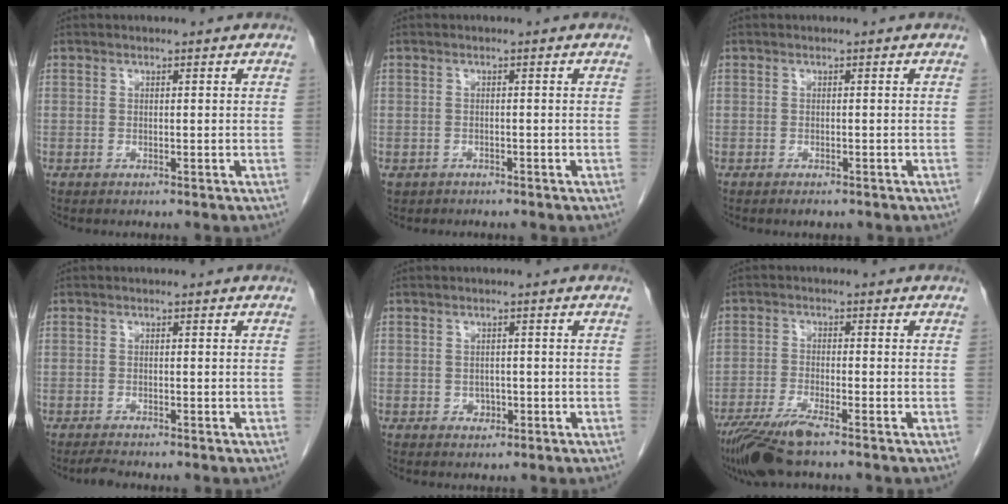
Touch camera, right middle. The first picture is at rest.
{"total": 2.2, "force": [-1.7, 1.5, 0.3], "torque": [-0.009, 0.002, -0.025]}
{"total": 1.0, "force": [-0.8, 0.3, 0.5], "torque": [-0.009, -0.002, -0.007]}
{"total": 1.2, "force": [-1.2, 0.0, 0.4], "torque": [-0.016, -0.006, -0.020]}
{"total": 1.4, "force": [-0.4, 1.2, 0.6], "torque": [-0.007, 0.005, -0.001]}
{"total": 7.5, "force": [-5.4, 0.5, 5.1], "torque": [-0.100, -0.021, -0.101]}